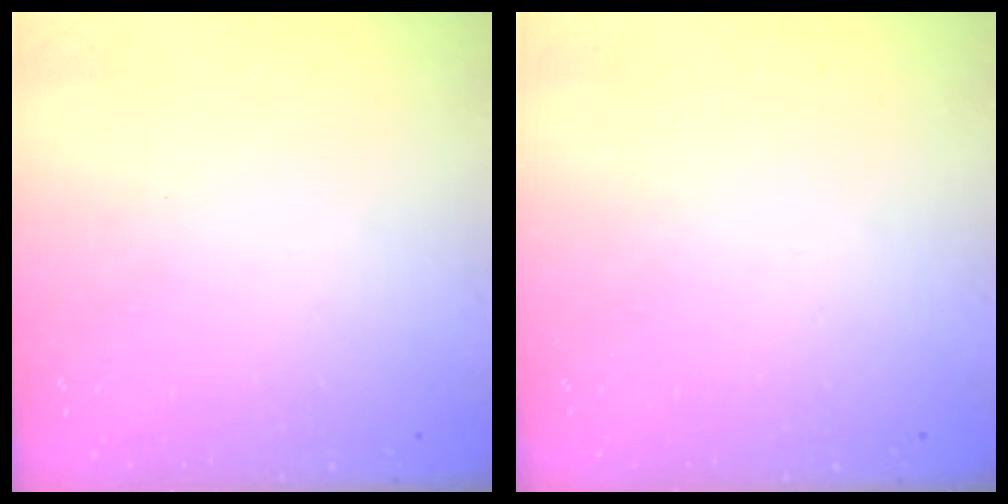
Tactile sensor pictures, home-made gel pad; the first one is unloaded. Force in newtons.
{"total": 0.0}